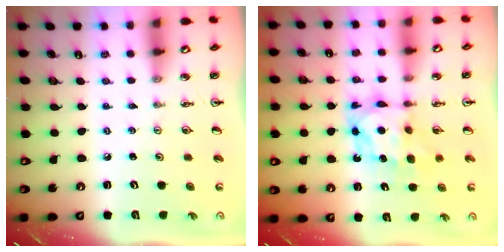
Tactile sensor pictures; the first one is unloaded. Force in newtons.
{"total": 6.9, "press": 6.9, "slide": 0.5}